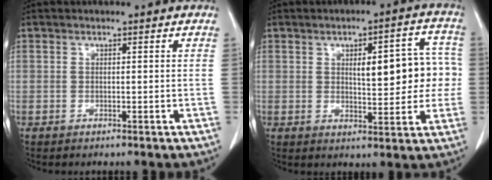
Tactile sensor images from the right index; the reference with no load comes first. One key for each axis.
{"total": 10.5, "fx": 1.0, "fy": 3.7, "fz": 9.8, "tx": -0.122, "ty": 0.029, "tz": 0.020}